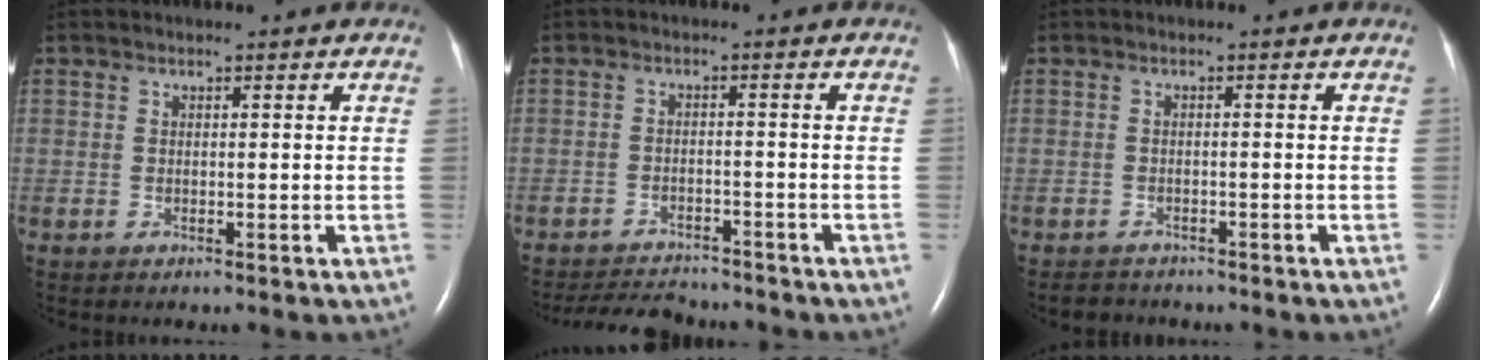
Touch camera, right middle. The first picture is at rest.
{"total": 8.8, "force": [-8.4, 1.6, 2.2], "torque": [-0.037, -0.007, -0.125]}
{"total": 2.4, "force": [-2.2, 1.0, 0.0], "torque": [-0.006, -0.002, -0.033]}